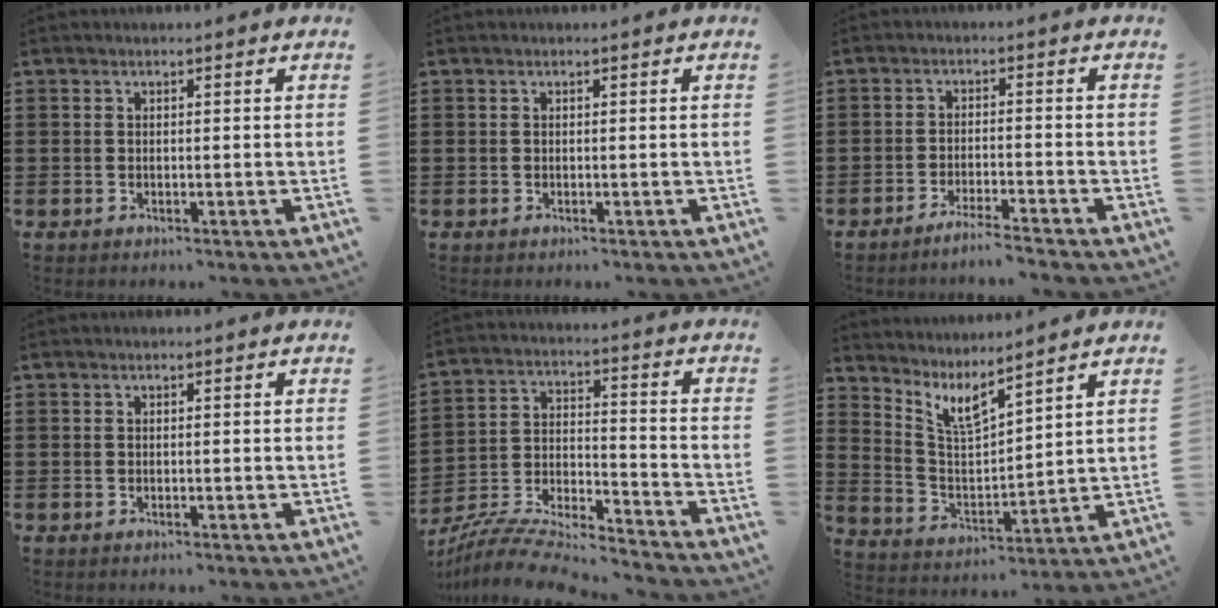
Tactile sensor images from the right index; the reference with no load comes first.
{"total": 0.0}
{"total": 3.0, "force": [-2.8, -0.5, 1.0], "torque": [-0.017, -0.002, -0.054]}
{"total": 0.0}
{"total": 8.3, "force": [-7.9, 0.9, 2.5], "torque": [-0.059, -0.001, -0.160]}
{"total": 6.2, "force": [4.8, 1.3, 3.7], "torque": [-0.088, -0.024, 0.087]}